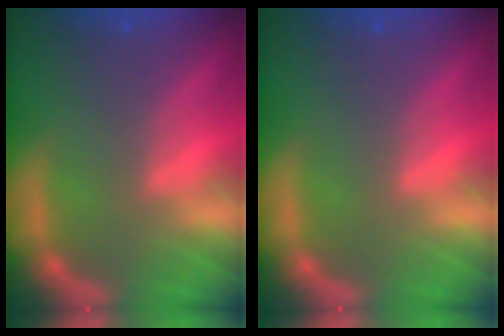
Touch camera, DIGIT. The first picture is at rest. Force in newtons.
{"total": 0.0}